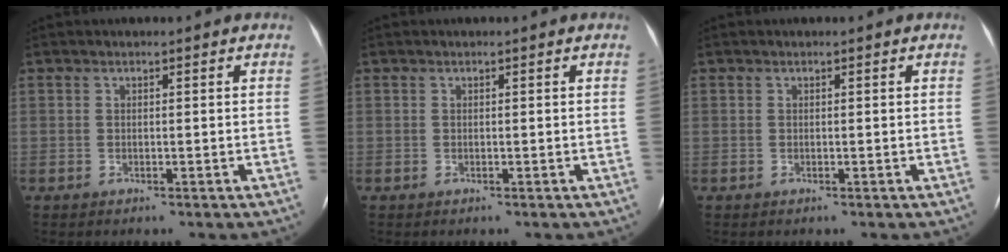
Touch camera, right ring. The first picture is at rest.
{"total": 0.0}
{"total": 0.0}